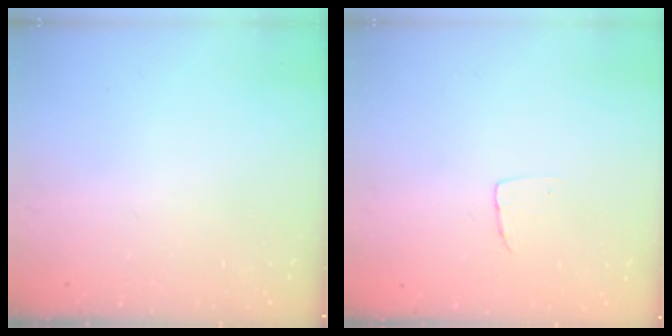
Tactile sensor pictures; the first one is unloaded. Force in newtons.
{"total": 2.9, "press": 2.9, "slide": 0.1}